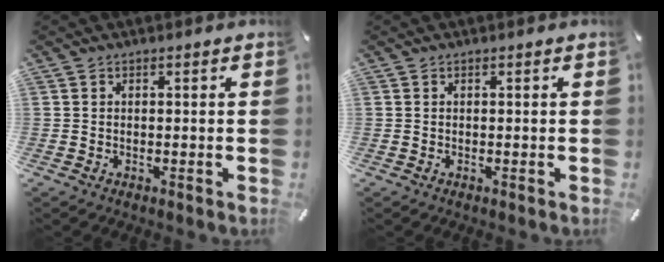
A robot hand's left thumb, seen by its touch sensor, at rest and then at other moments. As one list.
[{"total": 0.0}]